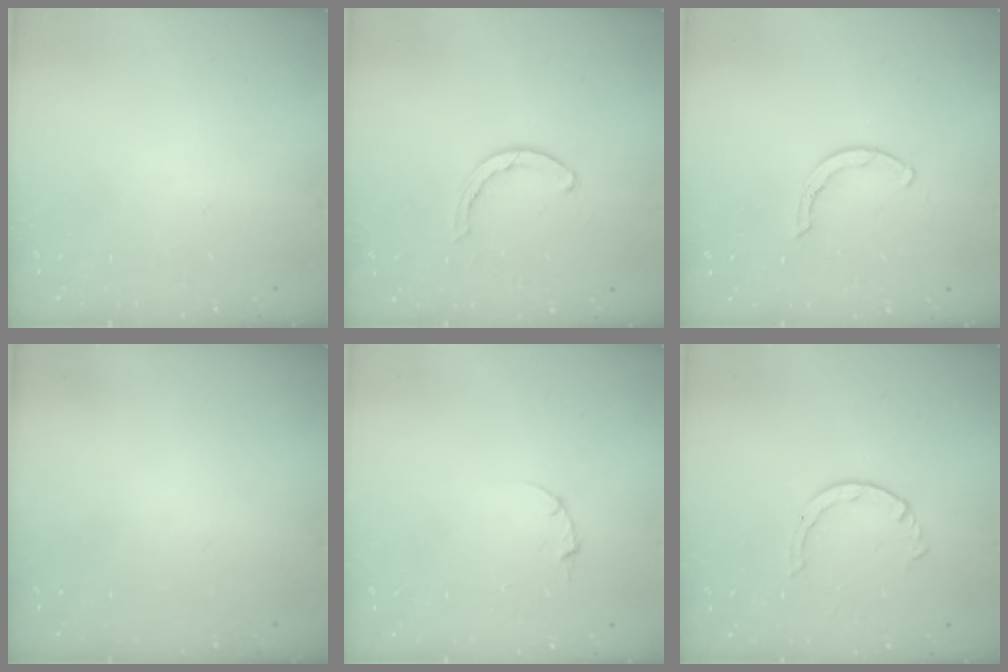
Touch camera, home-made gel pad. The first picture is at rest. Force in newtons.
{"total": 3.7, "press": 3.7, "slide": 0.7}
{"total": 1.7, "press": 1.6, "slide": 0.3}
{"total": 0.0}
{"total": 1.0, "press": 1.0, "slide": 0.3}
{"total": 2.6, "press": 2.6, "slide": 0.3}